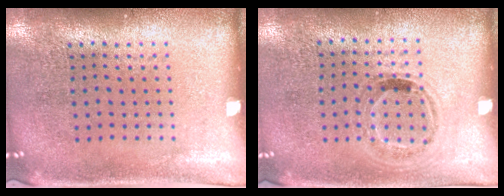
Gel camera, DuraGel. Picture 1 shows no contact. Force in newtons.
{"total": 1.0, "press": 0.8, "slide": 0.7}